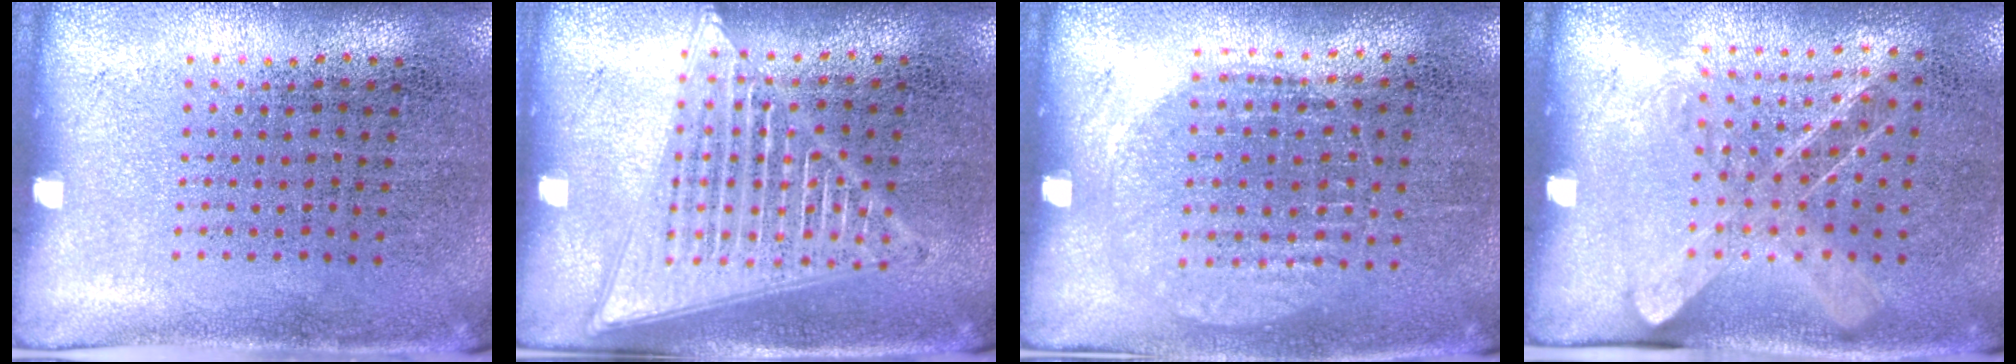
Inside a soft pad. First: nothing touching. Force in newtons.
{"total": 2.1, "press": 2.1, "slide": 0.2}
{"total": 1.0, "press": 0.9, "slide": 0.3}
{"total": 1.3, "press": 1.0, "slide": 0.7}